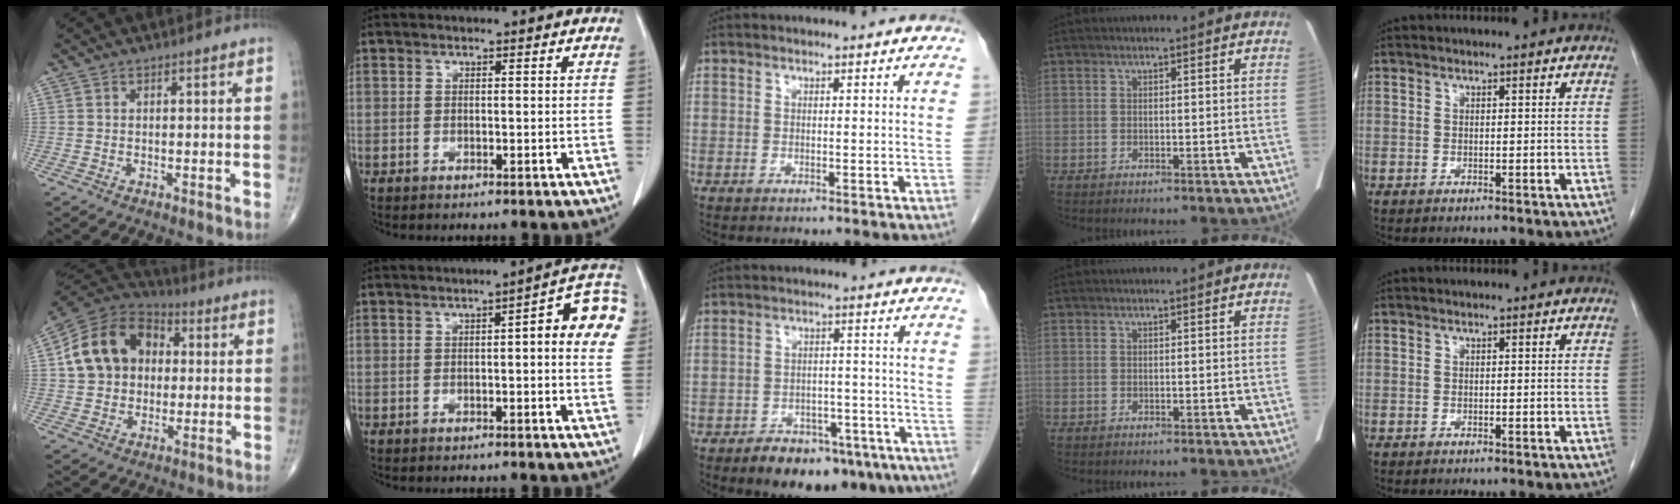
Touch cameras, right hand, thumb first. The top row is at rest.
{"thumb": {"total": 16.0, "force": [2.2, 12.9, 9.3], "torque": [-0.144, 0.022, 0.029]}, "index": {"total": 8.7, "force": [1.5, 1.5, 8.5], "torque": [-0.100, 0.025, 0.008]}, "middle": {"total": 12.9, "force": [-8.9, 6.2, 6.9], "torque": [-0.072, 0.017, -0.126]}}